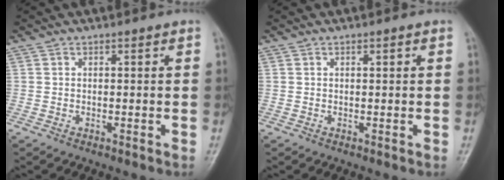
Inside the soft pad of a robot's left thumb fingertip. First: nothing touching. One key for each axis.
{"total": 0.6, "fx": 0.2, "fy": 0.1, "fz": 0.5, "tx": -0.010, "ty": 0.000, "tz": 0.004}